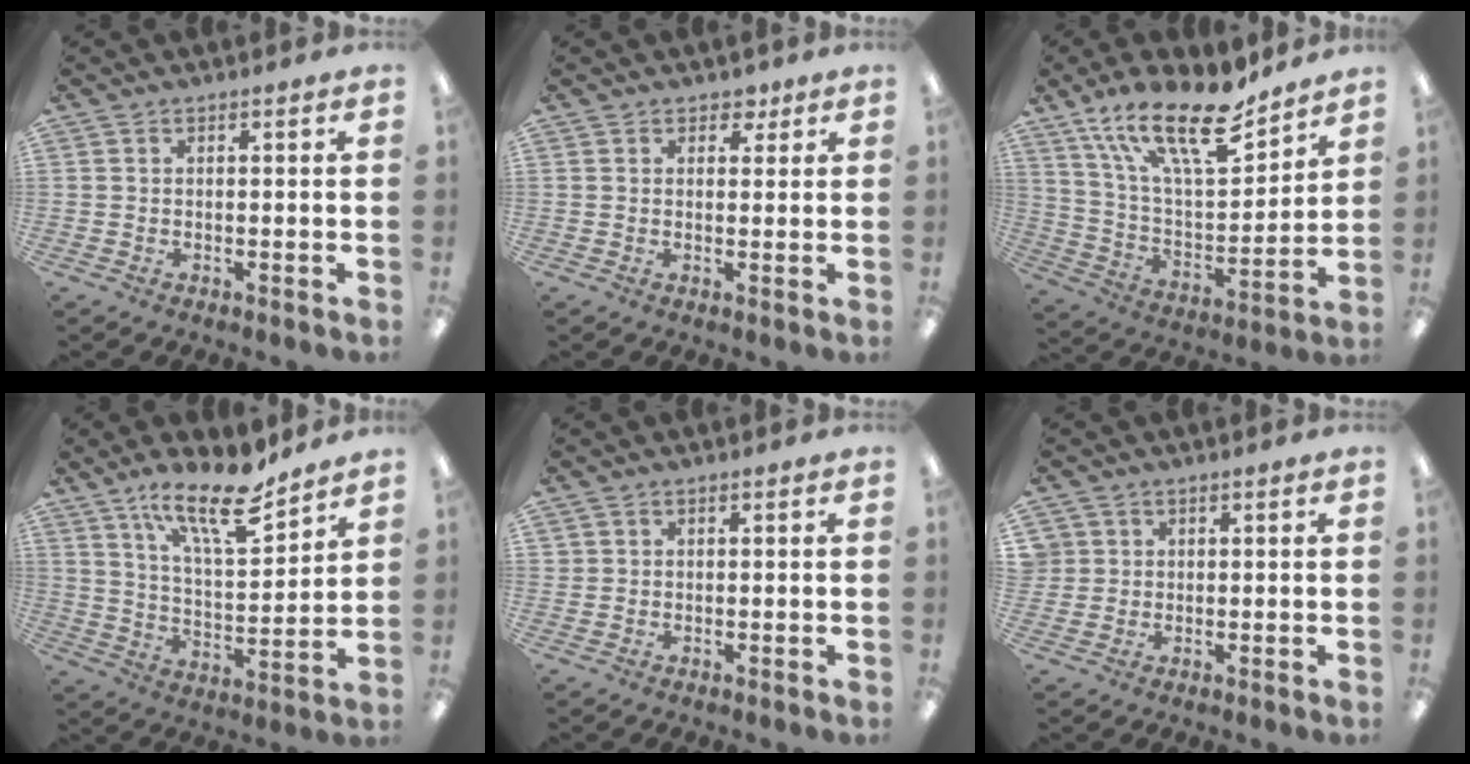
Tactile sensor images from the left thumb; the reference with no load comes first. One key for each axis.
{"total": 3.0, "fx": 1.8, "fy": 2.2, "fz": 0.9, "tx": -0.004, "ty": 0.000, "tz": 0.031}
{"total": 20.8, "fx": 14.8, "fy": 7.0, "fz": 12.8, "tx": -0.228, "ty": -0.089, "tz": 0.257}
{"total": 16.4, "fx": 12.2, "fy": 4.7, "fz": 9.9, "tx": -0.167, "ty": -0.071, "tz": 0.204}
{"total": 1.1, "fx": 0.4, "fy": 1.0, "fz": -0.1, "tx": 0.001, "ty": 0.003, "tz": 0.006}
{"total": 2.9, "fx": 0.9, "fy": 2.7, "fz": -0.2, "tx": 0.003, "ty": 0.002, "tz": 0.015}